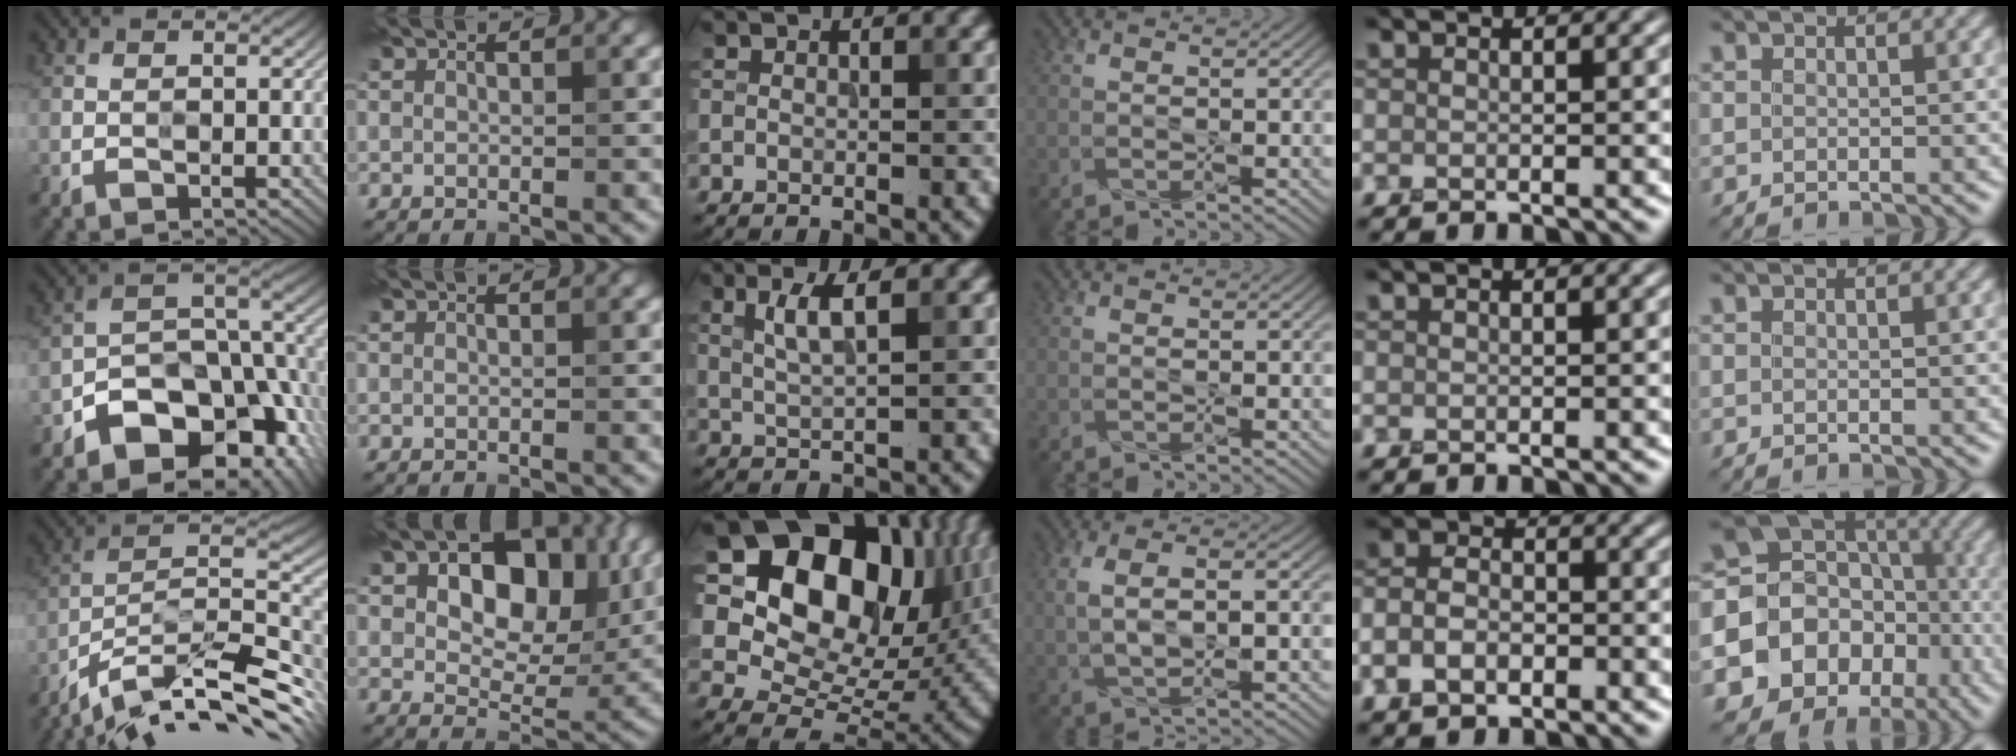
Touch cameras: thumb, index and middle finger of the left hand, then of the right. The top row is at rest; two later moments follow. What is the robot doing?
{"motion": "wipe", "object": "whiteboard"}